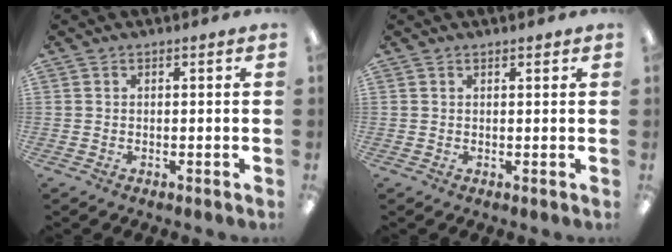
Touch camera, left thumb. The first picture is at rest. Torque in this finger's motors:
{"motor_torque": [-0.21, -0.06, -0.26, 0.09, 0.02]}